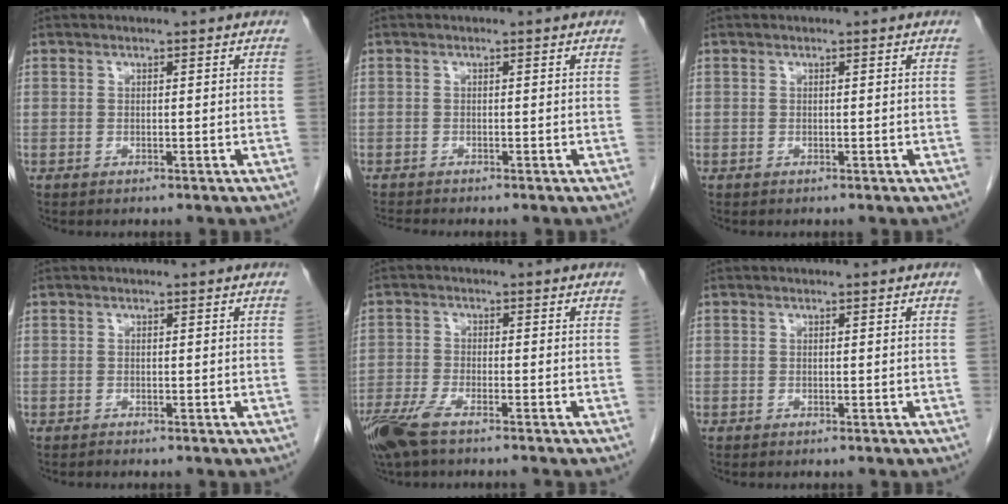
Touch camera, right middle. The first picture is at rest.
{"total": 1.3, "force": [-1.2, -0.5, -0.1], "torque": [-0.005, -0.008, -0.024]}
{"total": 0.0}
{"total": 0.0}
{"total": 6.8, "force": [-5.1, 0.9, 4.4], "torque": [-0.087, -0.016, -0.099]}
{"total": 0.0}